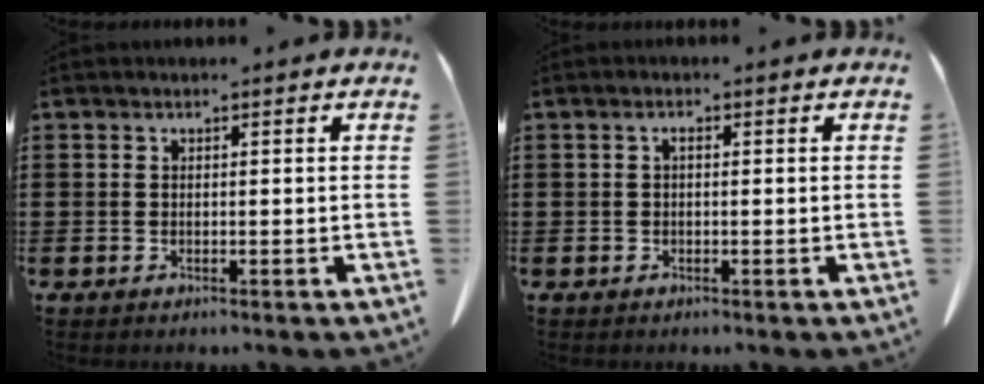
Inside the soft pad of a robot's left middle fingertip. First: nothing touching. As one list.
[{"total": 1.1, "force": [-0.1, 0.3, 1.0], "torque": [-0.021, 0.000, -0.001]}]